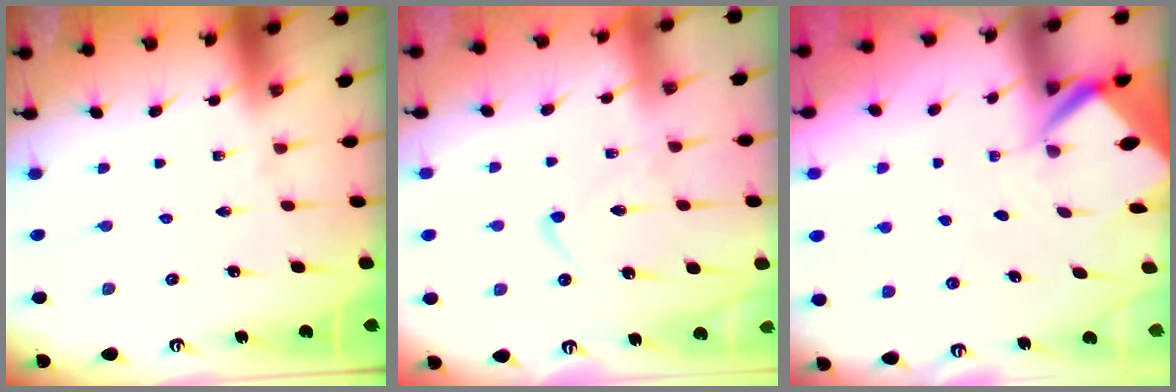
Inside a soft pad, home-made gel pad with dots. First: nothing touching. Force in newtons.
{"total": 10.6, "press": 10.5, "slide": 1.1}
{"total": 4.8, "press": 4.8, "slide": 0.1}